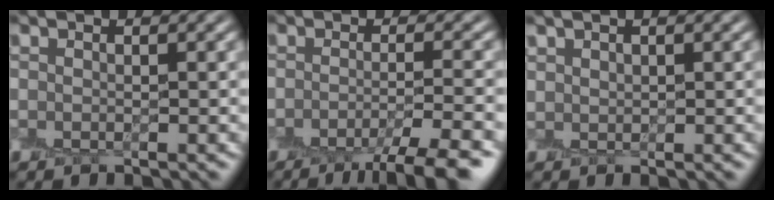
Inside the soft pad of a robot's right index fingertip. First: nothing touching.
{"total": 5.6, "force": [-3.7, 0.8, 4.1], "torque": [-0.054, -0.007, -0.055]}
{"total": 0.9, "force": [0.7, 0.4, -0.2], "torque": [0.008, -0.001, 0.018]}